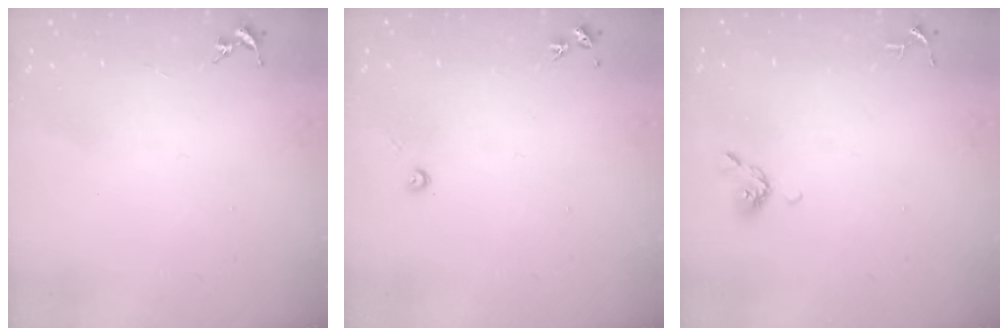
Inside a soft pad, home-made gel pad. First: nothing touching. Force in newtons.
{"total": 3.9, "press": 3.9, "slide": 0.5}
{"total": 4.4, "press": 4.3, "slide": 0.9}